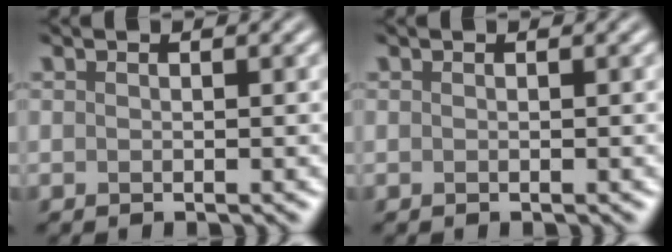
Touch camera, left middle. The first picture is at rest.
{"total": 0.0}